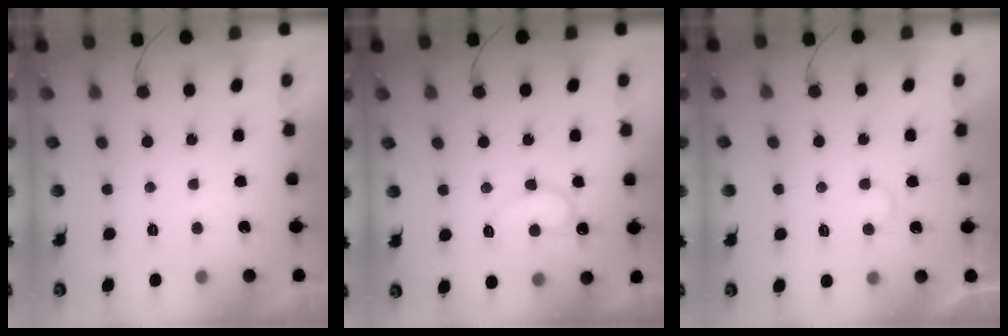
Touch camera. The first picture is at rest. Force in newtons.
{"total": 11.8, "press": 11.7, "slide": 1.1}
{"total": 3.6, "press": 3.6, "slide": 0.3}